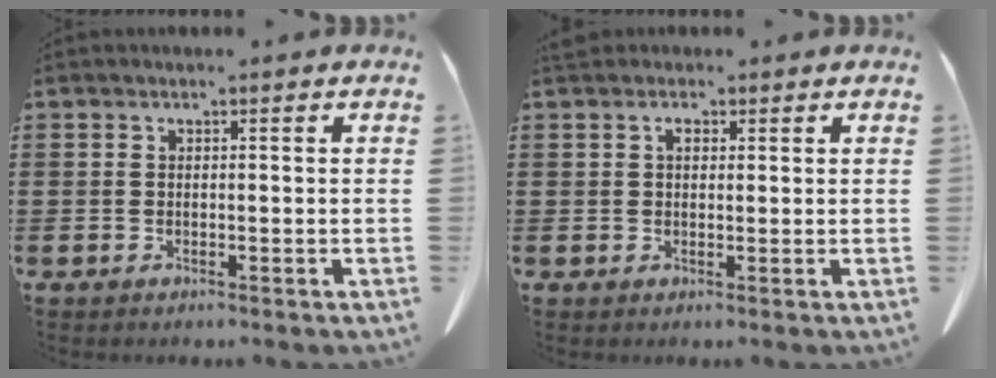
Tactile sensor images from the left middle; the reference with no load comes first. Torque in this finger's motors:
{"motor_torque": [0.09, 0.07, 0.01, 0.00]}